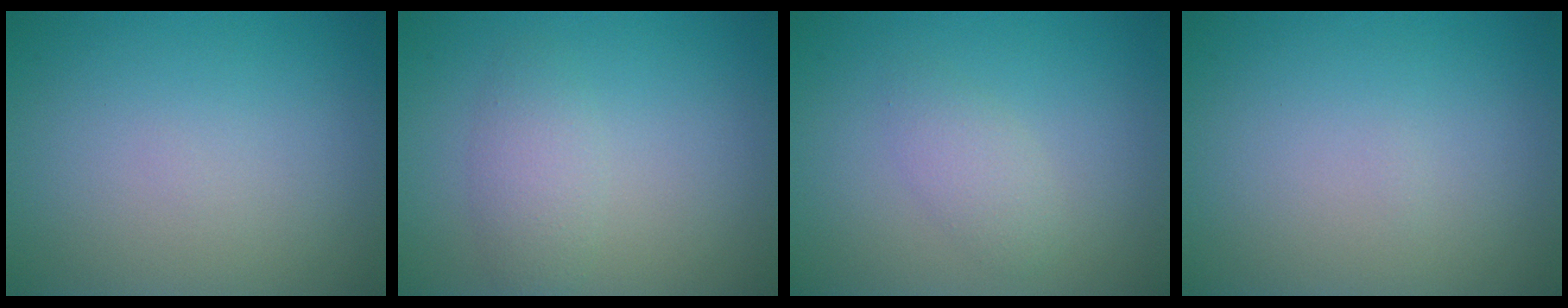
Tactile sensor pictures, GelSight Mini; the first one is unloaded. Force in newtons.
{"total": 2.2, "press": 2.2, "slide": 0.1}
{"total": 1.8, "press": 1.8, "slide": 0.1}
{"total": 0.0}